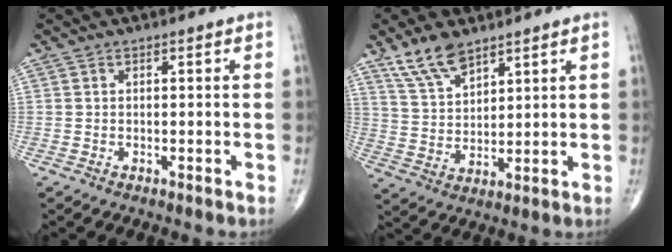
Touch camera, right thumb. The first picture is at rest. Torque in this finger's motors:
{"motor_torque": [0.06, 0.17, 0.67, 0.70, 0.05]}